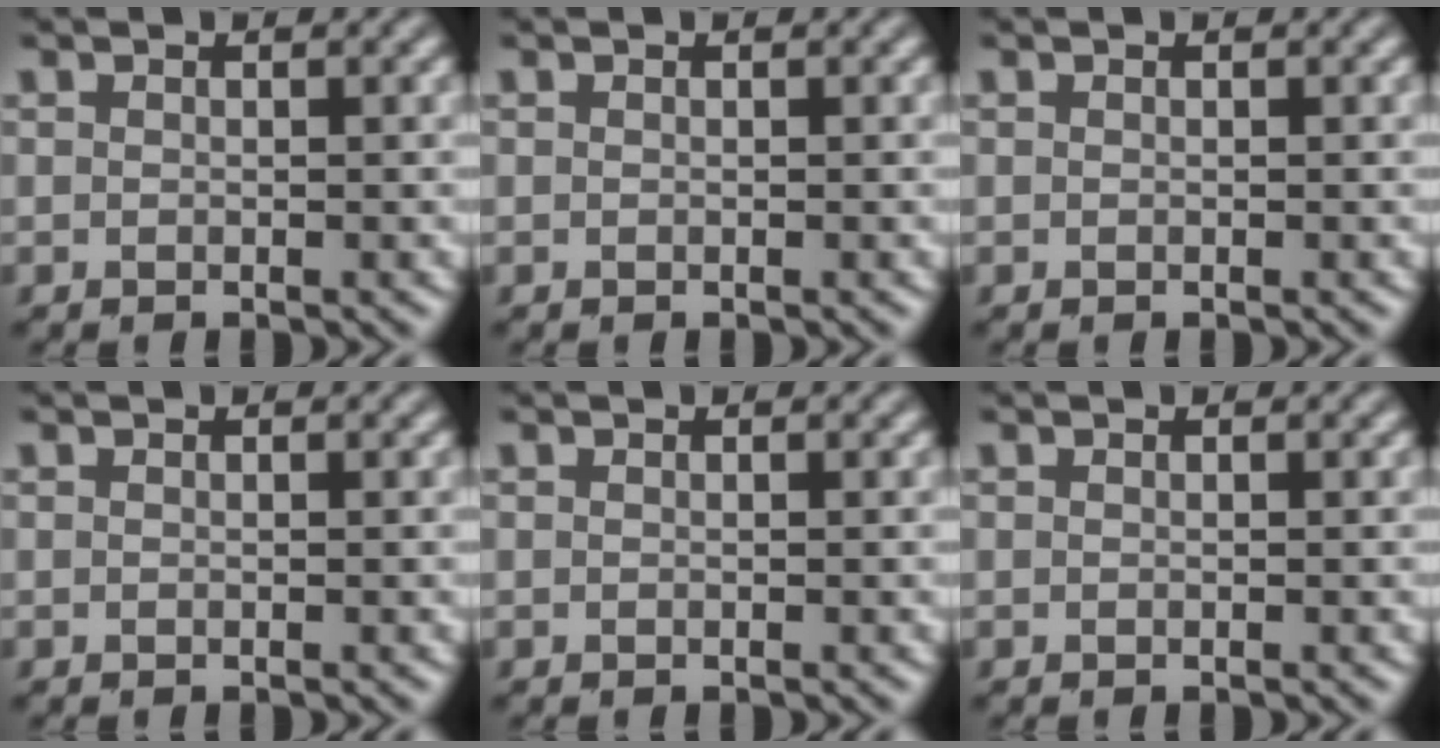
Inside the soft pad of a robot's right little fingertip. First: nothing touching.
{"total": 0.0}
{"total": 0.0}
{"total": 0.0}
{"total": 0.0}
{"total": 0.0}